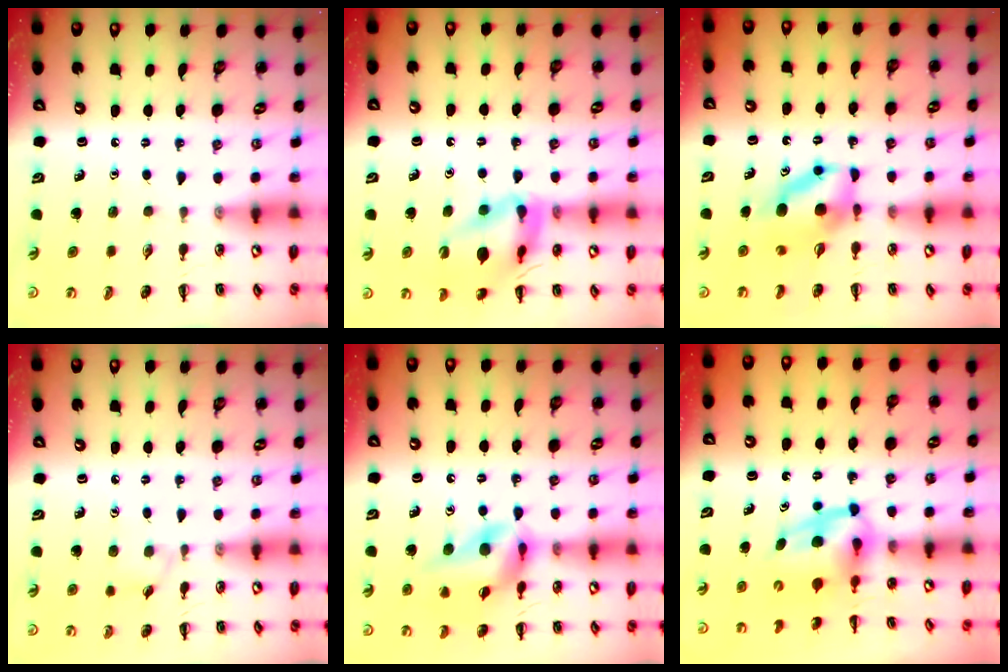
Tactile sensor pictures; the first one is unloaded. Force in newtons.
{"total": 13.2, "press": 13.1, "slide": 1.7}
{"total": 7.6, "press": 7.4, "slide": 1.6}
{"total": 3.3, "press": 3.1, "slide": 1.2}
{"total": 13.4, "press": 13.0, "slide": 3.0}
{"total": 6.2, "press": 6.1, "slide": 1.0}